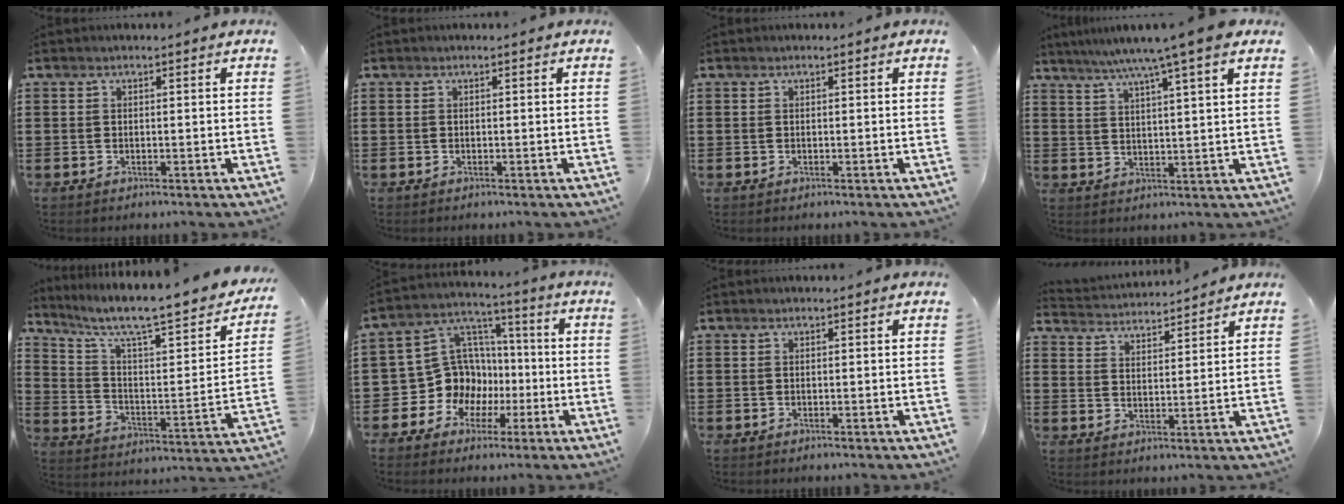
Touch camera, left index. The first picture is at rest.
{"total": 0.0}
{"total": 0.0}
{"total": 7.3, "force": [5.4, -0.9, 4.8], "torque": [-0.108, -0.015, 0.091]}
{"total": 8.2, "force": [6.3, 1.3, 5.0], "torque": [-0.109, -0.051, 0.097]}
{"total": 11.2, "force": [-1.3, 10.6, 3.1], "torque": [-0.121, -0.007, -0.014]}
{"total": 0.0}
{"total": 3.3, "force": [3.3, -0.2, -0.3], "torque": [-0.010, -0.022, 0.056]}